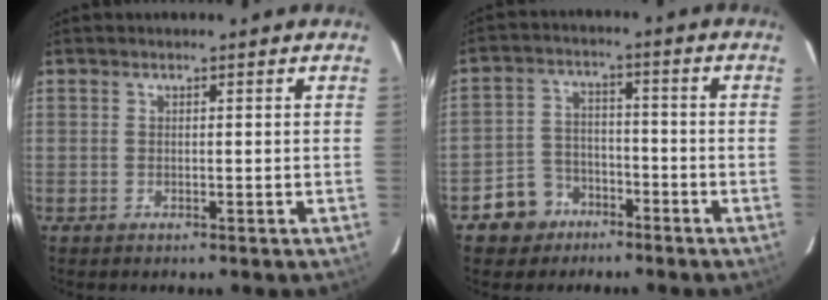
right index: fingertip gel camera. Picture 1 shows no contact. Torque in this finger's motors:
{"motor_torque": [-0.02, -0.14, -0.22, -0.11]}